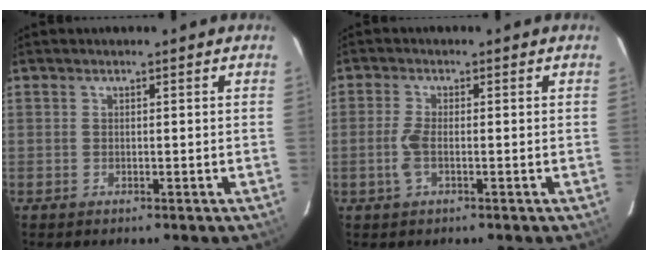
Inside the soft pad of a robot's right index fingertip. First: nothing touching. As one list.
[{"total": 3.3, "force": [-0.9, 0.8, 3.0], "torque": [-0.069, 0.001, -0.019]}]